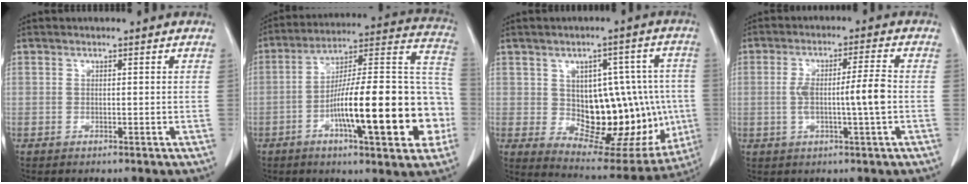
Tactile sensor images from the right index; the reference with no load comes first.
{"total": 24.3, "force": [-6.8, 4.5, 22.9], "torque": [-0.292, 0.025, -0.100]}
{"total": 19.1, "force": [-1.4, 9.8, 16.4], "torque": [-0.208, 0.018, 0.007]}
{"total": 7.0, "force": [-0.8, 0.1, 7.0], "torque": [-0.130, 0.009, -0.012]}